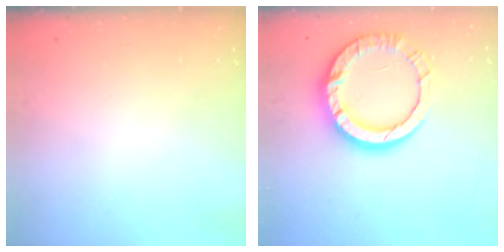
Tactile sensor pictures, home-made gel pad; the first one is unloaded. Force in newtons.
{"total": 14.3, "press": 14.2, "slide": 1.7}